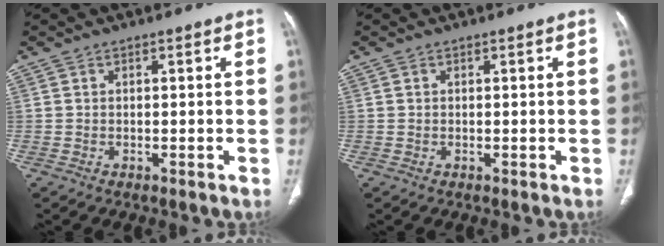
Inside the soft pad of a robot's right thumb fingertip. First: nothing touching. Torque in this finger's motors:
{"motor_torque": [-0.50, 0.16, -0.32, -0.05, 0.02]}